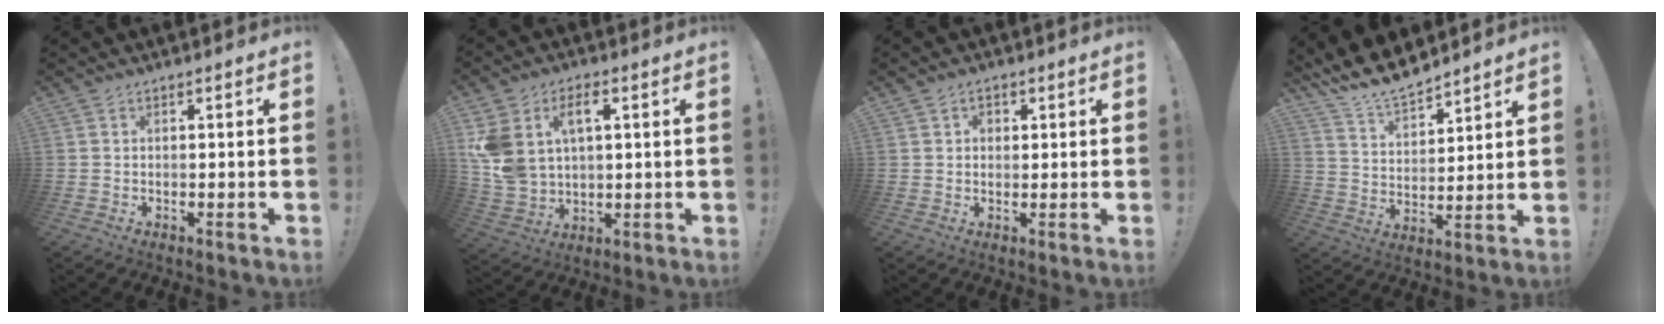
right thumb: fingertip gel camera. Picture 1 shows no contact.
{"total": 11.6, "force": [4.6, 7.8, 7.3], "torque": [-0.154, -0.013, 0.088]}
{"total": 2.8, "force": [0.9, 2.6, 0.7], "torque": [-0.001, -0.005, 0.015]}
{"total": 10.9, "force": [10.1, 2.8, 2.8], "torque": [-0.079, -0.075, 0.192]}